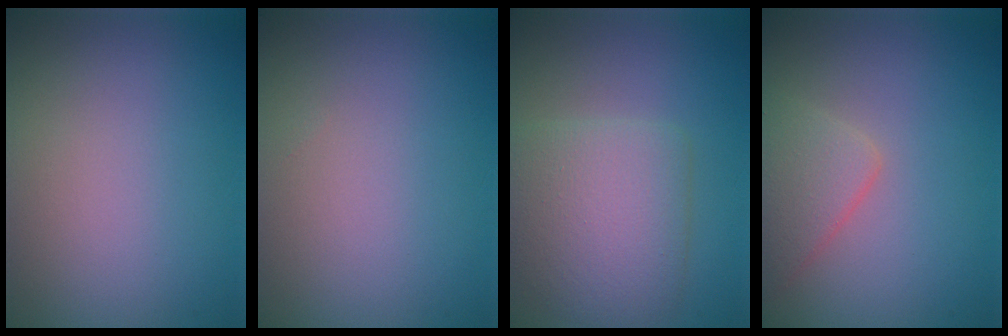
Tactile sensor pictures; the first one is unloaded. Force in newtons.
{"total": 0.0}
{"total": 5.3, "press": 5.3, "slide": 0.2}
{"total": 2.7, "press": 2.7, "slide": 0.0}